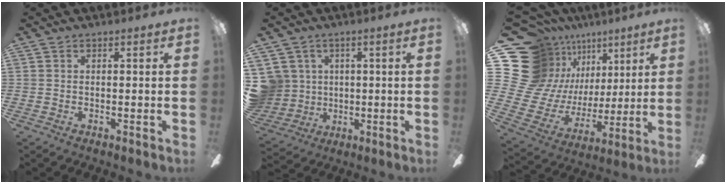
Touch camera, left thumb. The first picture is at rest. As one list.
[{"total": 9.1, "force": [2.2, 8.7, 1.3], "torque": [-0.070, -0.012, 0.049]}, {"total": 20.3, "force": [10.2, 15.7, 7.9], "torque": [-0.181, -0.090, 0.220]}]